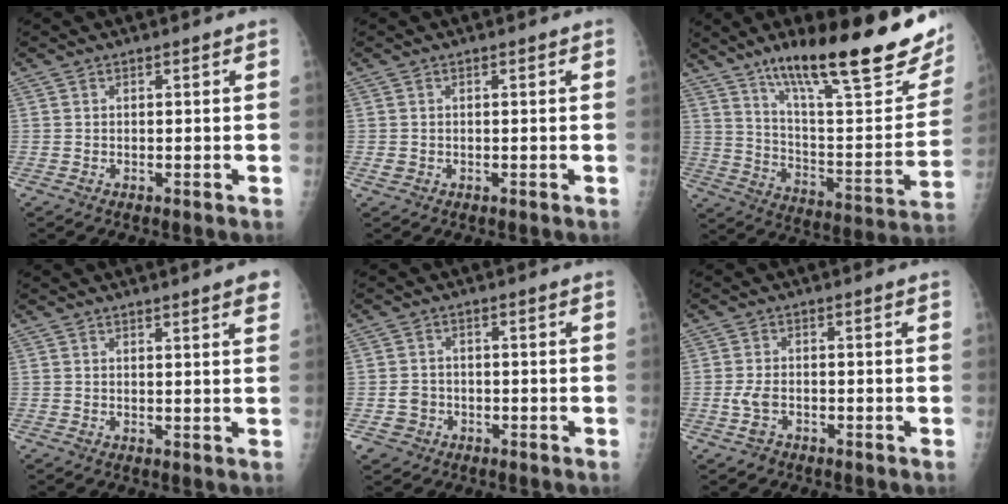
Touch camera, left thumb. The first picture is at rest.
{"total": 0.9, "force": [-0.3, 0.8, 0.4], "torque": [-0.002, 0.001, -0.002]}
{"total": 29.6, "force": [18.5, 6.8, 22.0], "torque": [-0.295, -0.060, 0.292]}
{"total": 3.6, "force": [2.6, 0.4, 2.5], "torque": [-0.024, -0.006, 0.028]}
{"total": 3.6, "force": [-1.3, 3.3, 0.5], "torque": [0.007, 0.011, -0.021]}
{"total": 2.9, "force": [-1.2, 1.9, 1.9], "torque": [-0.042, 0.006, -0.022]}